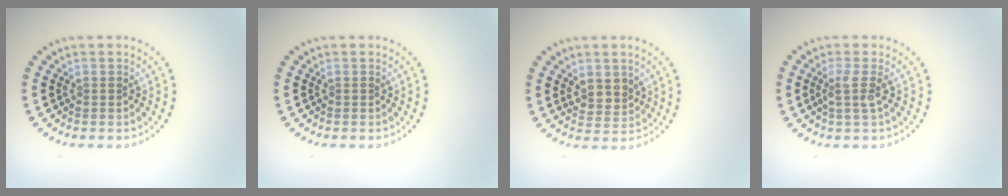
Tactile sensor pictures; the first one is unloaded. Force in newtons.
{"total": 0.0}
{"total": 2.2, "press": 1.9, "slide": 1.0}
{"total": 1.8, "press": 1.3, "slide": 1.3}